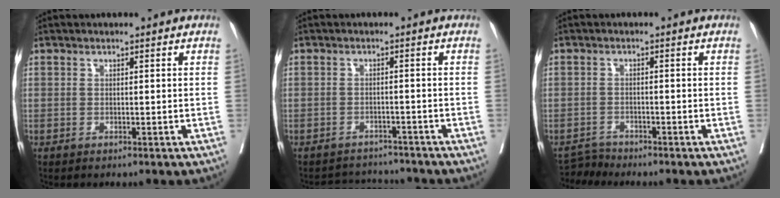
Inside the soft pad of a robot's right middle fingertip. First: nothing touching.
{"total": 5.2, "force": [-5.1, 0.8, -0.5], "torque": [0.008, 0.009, -0.074]}
{"total": 2.2, "force": [-2.0, -0.1, -0.9], "torque": [0.020, -0.011, -0.034]}